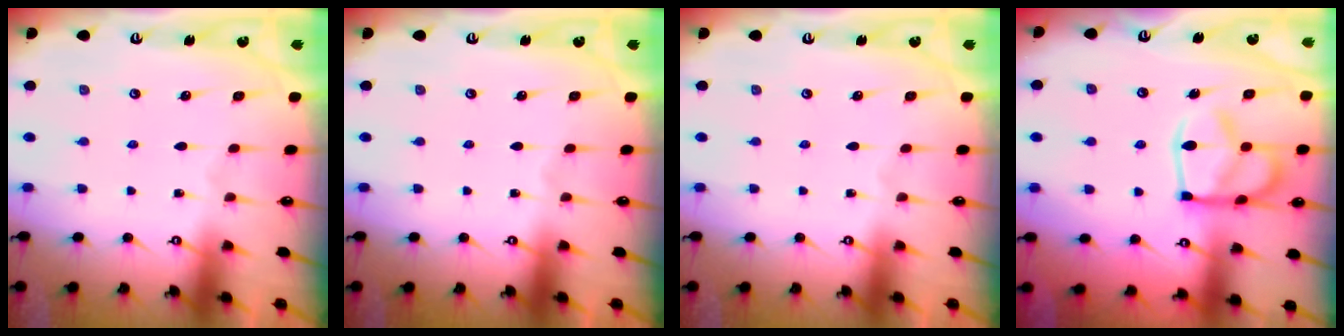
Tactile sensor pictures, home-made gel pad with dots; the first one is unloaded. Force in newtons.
{"total": 0.0}
{"total": 0.0}
{"total": 15.2, "press": 15.1, "slide": 1.6}